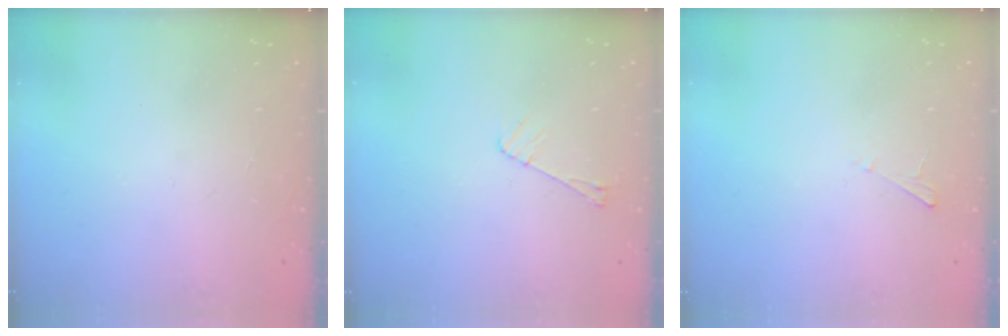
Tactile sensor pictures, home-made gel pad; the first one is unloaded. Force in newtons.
{"total": 4.4, "press": 4.4, "slide": 0.6}
{"total": 2.0, "press": 2.0, "slide": 0.2}